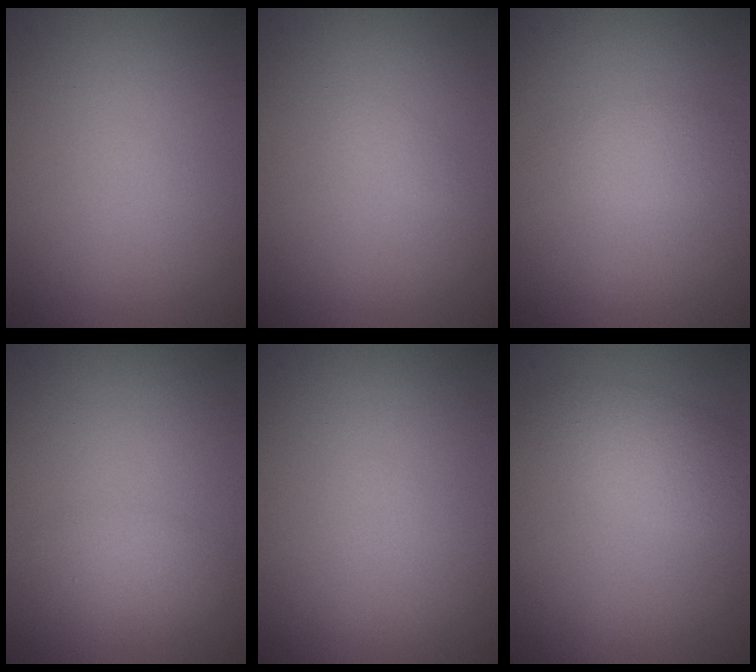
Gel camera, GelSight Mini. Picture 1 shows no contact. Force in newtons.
{"total": 0.5, "press": 0.5, "slide": 0.0}
{"total": 1.7, "press": 1.7, "slide": 0.0}
{"total": 1.3, "press": 1.3, "slide": 0.0}
{"total": 0.0}
{"total": 2.9, "press": 2.9, "slide": 0.1}